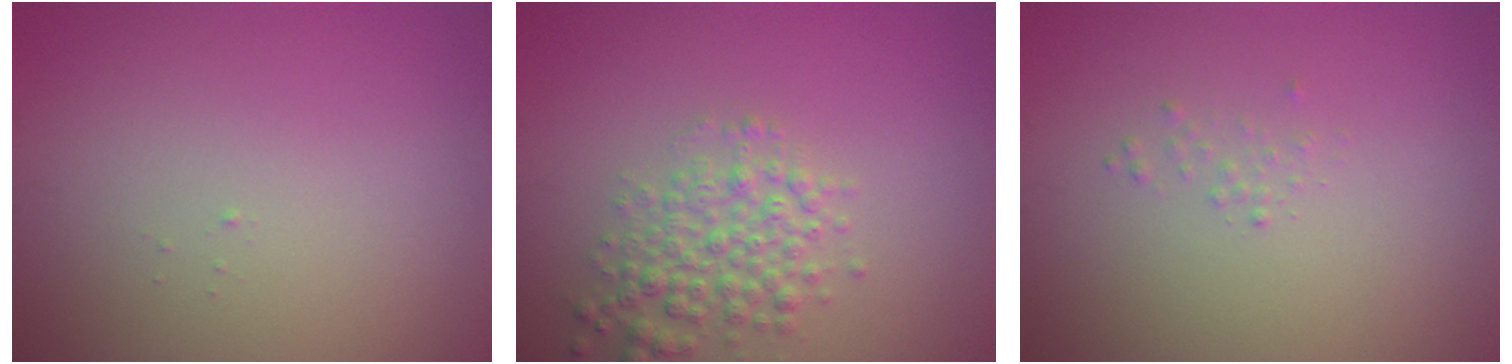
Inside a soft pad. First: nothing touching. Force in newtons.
{"total": 3.5, "press": 3.5, "slide": 0.1}
{"total": 0.5, "press": 0.5, "slide": 0.0}